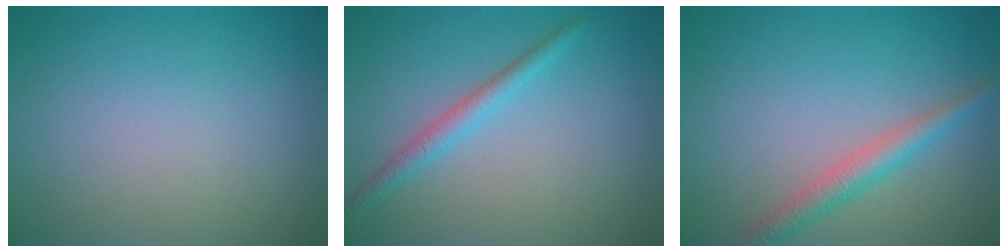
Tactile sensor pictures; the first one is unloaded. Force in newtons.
{"total": 2.0, "press": 1.9, "slide": 0.1}
{"total": 2.9, "press": 2.9, "slide": 0.1}